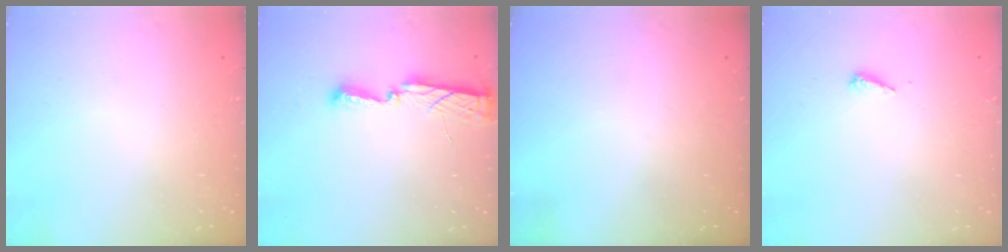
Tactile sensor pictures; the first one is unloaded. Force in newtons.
{"total": 8.1, "press": 8.0, "slide": 0.5}
{"total": 0.0}
{"total": 3.6, "press": 3.6, "slide": 0.3}